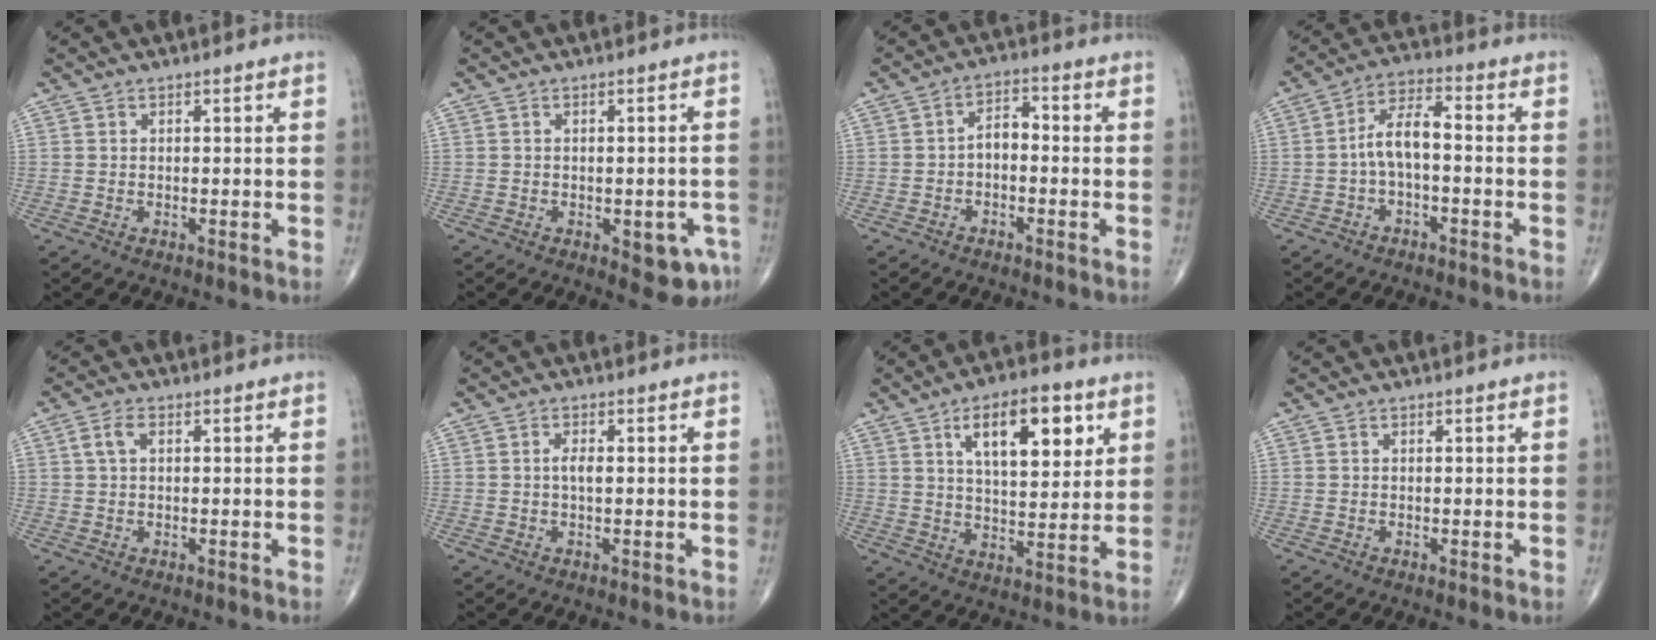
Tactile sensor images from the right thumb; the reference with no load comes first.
{"total": 6.4, "force": [-2.6, 2.8, 5.1], "torque": [-0.040, 0.008, -0.024]}
{"total": 3.9, "force": [-1.0, 2.3, 3.0], "torque": [-0.039, 0.025, -0.027]}
{"total": 6.6, "force": [-1.2, 2.7, 5.9], "torque": [-0.110, 0.036, -0.030]}
{"total": 2.9, "force": [0.8, 1.6, 2.3], "torque": [-0.052, 0.011, 0.015]}
{"total": 2.2, "force": [0.1, 0.8, 2.0], "torque": [-0.038, 0.001, -0.002]}
{"total": 14.4, "force": [6.0, 6.4, 11.4], "torque": [-0.140, -0.023, 0.095]}
{"total": 0.5, "force": [-0.1, 0.1, 0.5], "torque": [-0.009, -0.003, -0.002]}